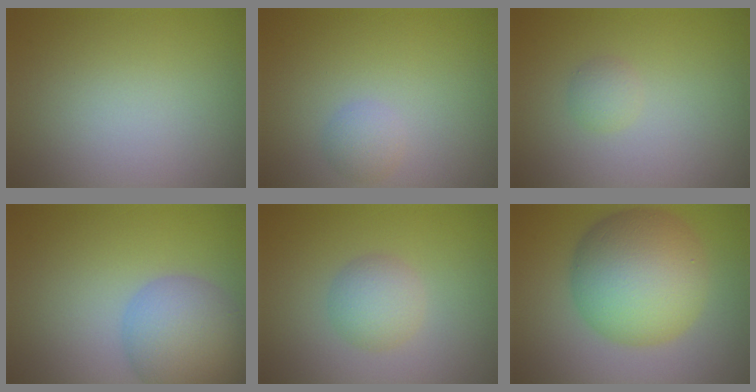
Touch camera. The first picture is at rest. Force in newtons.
{"total": 1.4, "press": 1.4, "slide": 0.0}
{"total": 1.1, "press": 1.1, "slide": 0.0}
{"total": 6.7, "press": 6.7, "slide": 0.5}
{"total": 2.7, "press": 2.7, "slide": 0.1}
{"total": 10.6, "press": 10.6, "slide": 0.1}